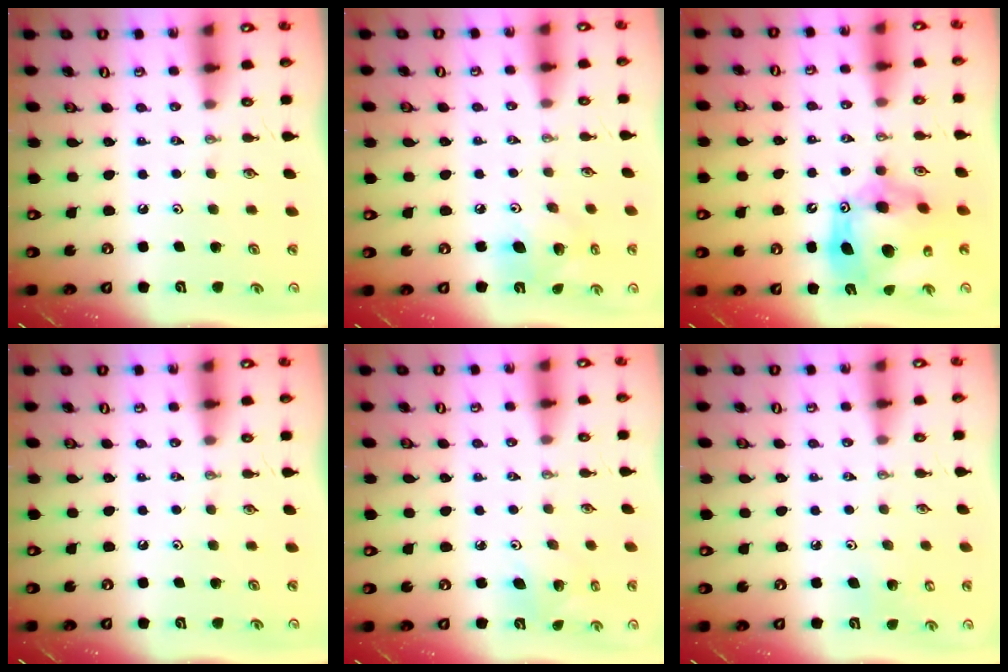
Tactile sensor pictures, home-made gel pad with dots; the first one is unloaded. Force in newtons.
{"total": 10.4, "press": 10.2, "slide": 1.8}
{"total": 18.2, "press": 18.1, "slide": 1.6}
{"total": 0.0}
{"total": 3.5, "press": 3.5, "slide": 0.3}
{"total": 4.0, "press": 3.9, "slide": 0.9}